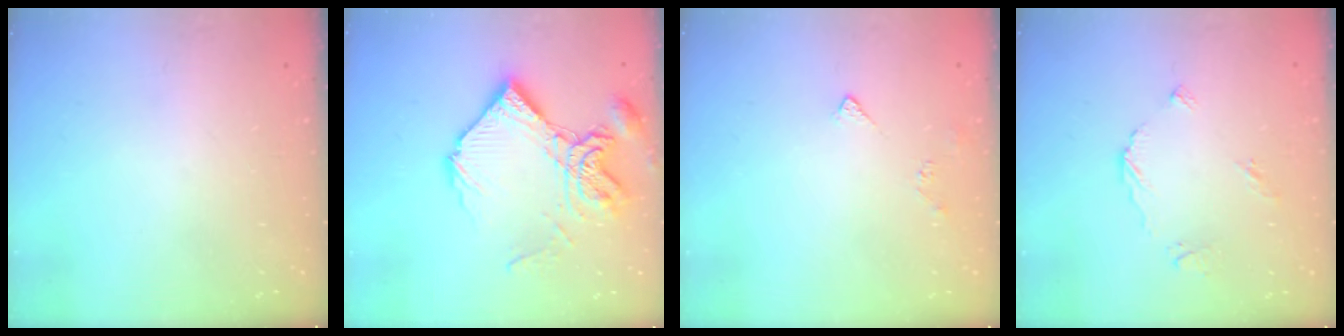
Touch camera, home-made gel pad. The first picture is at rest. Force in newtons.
{"total": 15.9, "press": 15.8, "slide": 1.9}
{"total": 4.2, "press": 4.1, "slide": 0.7}
{"total": 5.2, "press": 5.2, "slide": 0.1}